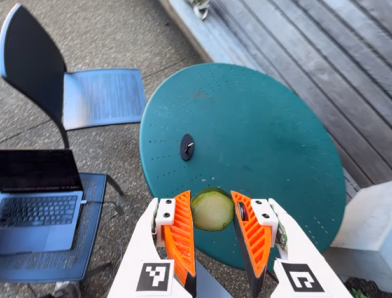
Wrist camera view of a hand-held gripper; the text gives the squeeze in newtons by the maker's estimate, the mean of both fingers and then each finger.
{"total": 10.3, "left": 10.6, "right": 10.1}